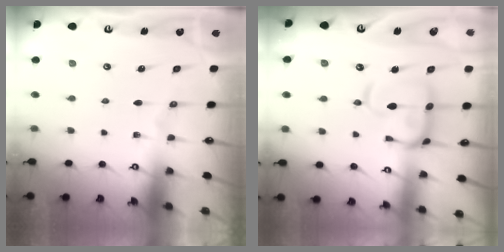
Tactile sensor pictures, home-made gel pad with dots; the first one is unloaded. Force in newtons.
{"total": 10.0, "press": 9.9, "slide": 1.0}